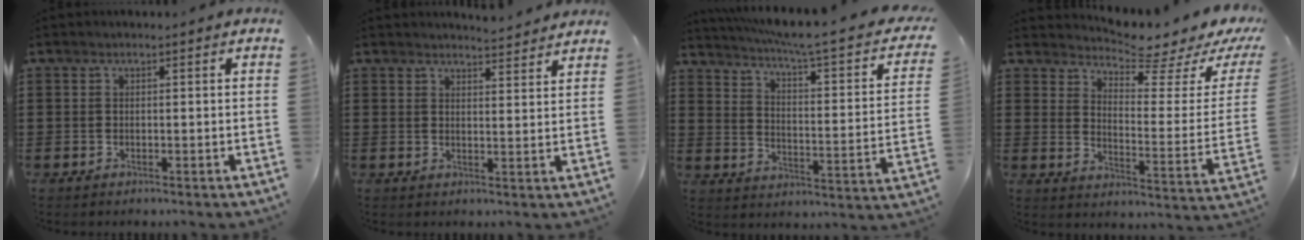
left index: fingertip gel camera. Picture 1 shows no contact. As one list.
[{"total": 3.2, "force": [3.2, -0.2, 0.2], "torque": [-0.005, -0.016, 0.058]}, {"total": 5.8, "force": [4.3, -0.5, 3.9], "torque": [-0.093, -0.039, 0.064]}, {"total": 5.1, "force": [4.7, 0.0, 1.7], "torque": [-0.038, -0.052, 0.073]}]